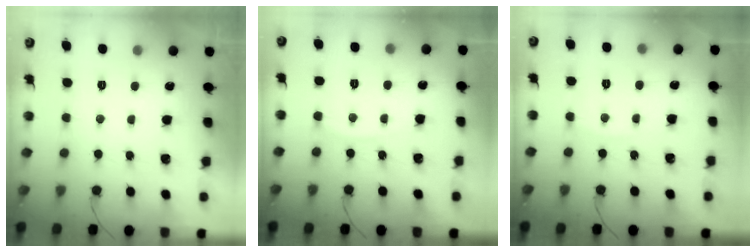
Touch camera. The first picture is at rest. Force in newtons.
{"total": 4.3, "press": 4.2, "slide": 0.6}
{"total": 3.1, "press": 3.1, "slide": 0.2}